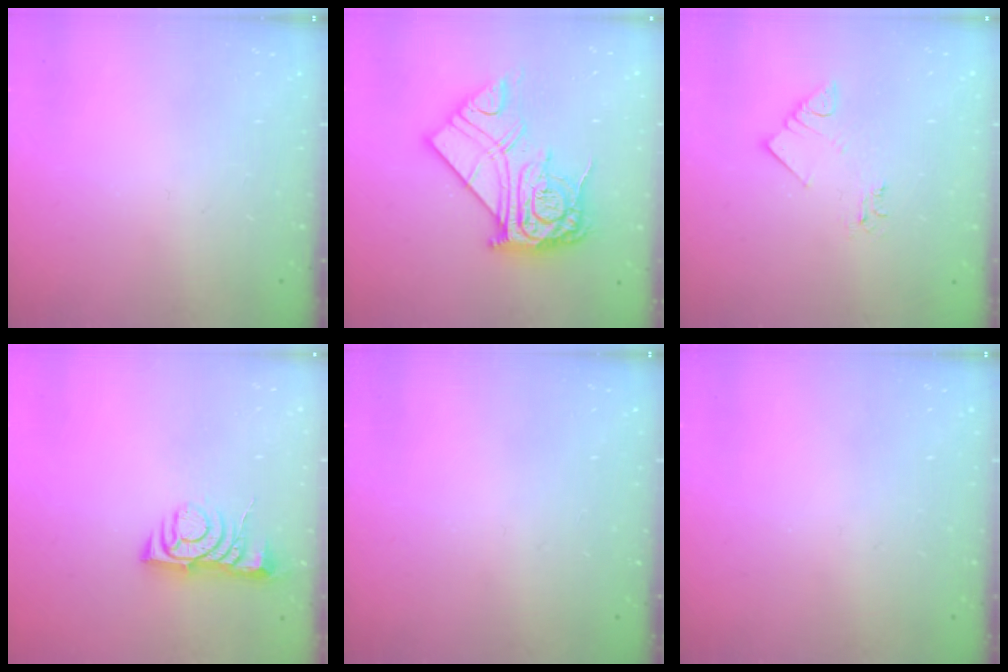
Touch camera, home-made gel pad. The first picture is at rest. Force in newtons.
{"total": 19.5, "press": 19.4, "slide": 1.6}
{"total": 3.0, "press": 3.0, "slide": 0.0}
{"total": 5.5, "press": 5.4, "slide": 0.7}
{"total": 0.0}
{"total": 0.0}